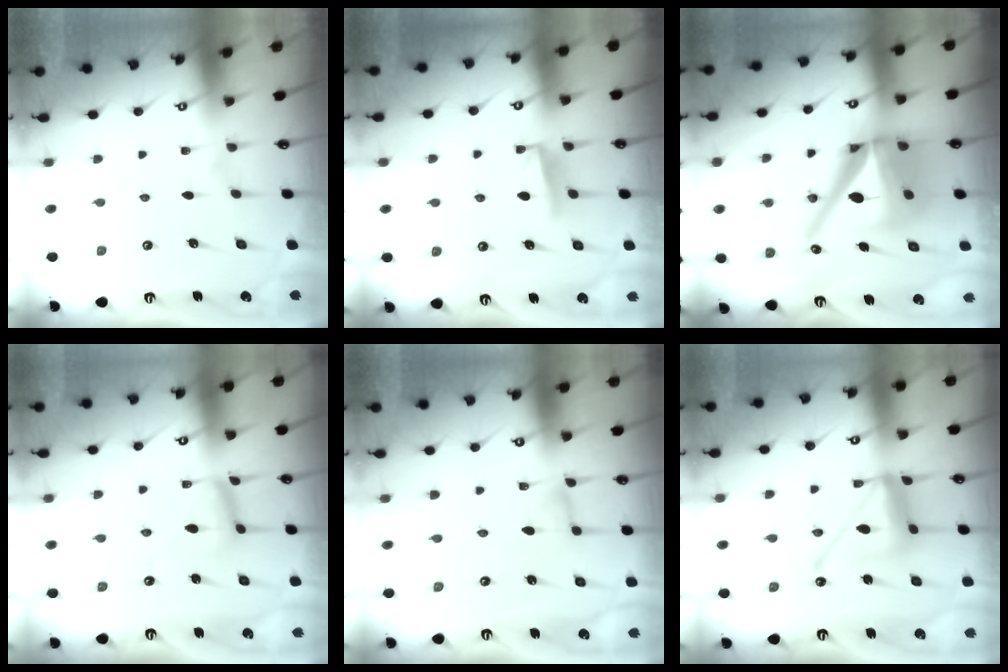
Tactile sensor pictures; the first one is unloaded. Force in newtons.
{"total": 4.6, "press": 4.5, "slide": 0.6}
{"total": 20.2, "press": 20.1, "slide": 2.1}
{"total": 10.1, "press": 10.1, "slide": 0.7}
{"total": 2.8, "press": 2.7, "slide": 0.3}
{"total": 13.5, "press": 13.4, "slide": 1.1}